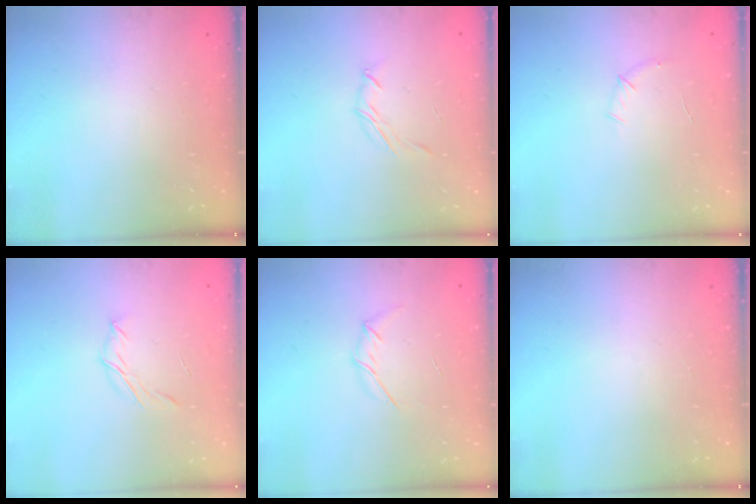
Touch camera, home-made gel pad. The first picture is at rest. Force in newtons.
{"total": 3.6, "press": 3.5, "slide": 0.8}
{"total": 5.0, "press": 4.8, "slide": 1.4}
{"total": 4.7, "press": 4.6, "slide": 1.0}
{"total": 3.9, "press": 3.8, "slide": 0.9}
{"total": 0.0}